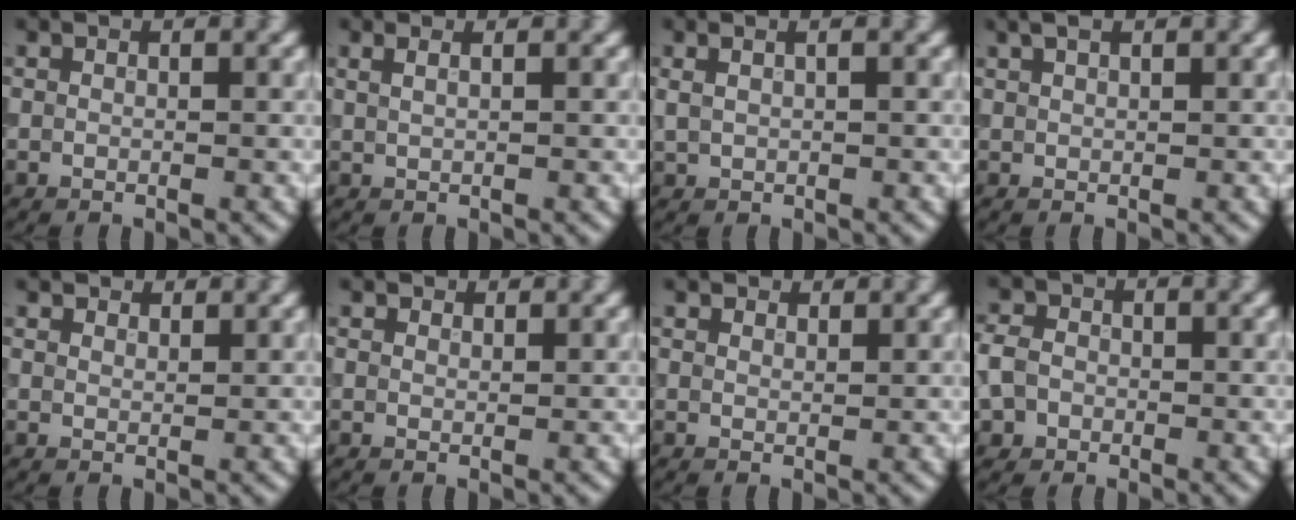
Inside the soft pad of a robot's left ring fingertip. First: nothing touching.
{"total": 2.8, "force": [1.6, 1.5, 1.8], "torque": [-0.006, 0.014, -0.004]}
{"total": 1.5, "force": [0.8, 0.6, 1.2], "torque": [-0.023, -0.002, 0.014]}
{"total": 1.7, "force": [1.2, 0.4, 1.2], "torque": [-0.018, 0.003, 0.022]}
{"total": 2.4, "force": [2.2, 0.9, 0.6], "torque": [-0.013, -0.006, 0.041]}
{"total": 1.2, "force": [1.1, 0.4, 0.2], "torque": [-0.005, -0.002, 0.010]}
{"total": 2.0, "force": [1.8, 0.8, 0.4], "torque": [-0.010, -0.006, 0.034]}
{"total": 4.1, "force": [-0.8, 3.6, 1.9], "torque": [-0.035, 0.007, -0.033]}